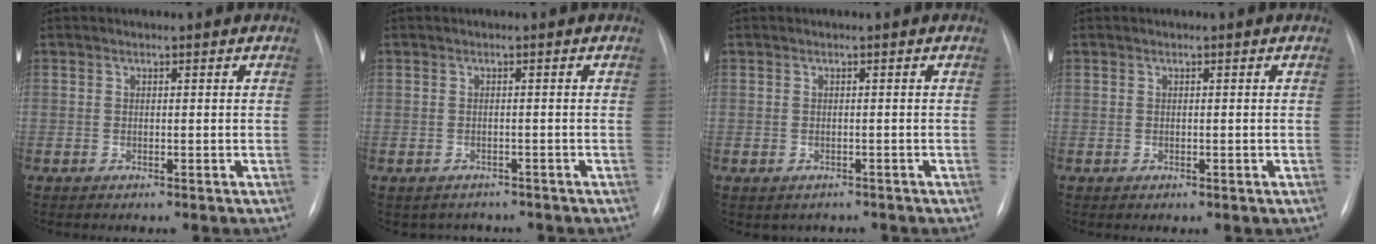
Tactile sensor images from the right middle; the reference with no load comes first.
{"total": 3.0, "force": [-2.5, 1.6, -0.1], "torque": [-0.001, 0.009, -0.031]}
{"total": 2.1, "force": [-1.5, 1.4, 0.2], "torque": [-0.006, 0.005, -0.017]}
{"total": 0.0}